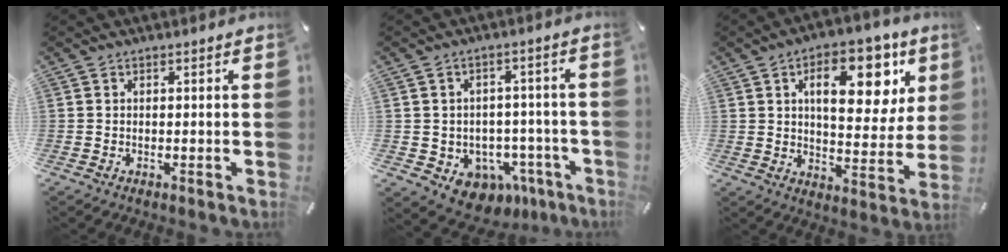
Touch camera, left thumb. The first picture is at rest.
{"total": 7.2, "force": [-2.7, 6.4, 2.1], "torque": [-0.018, 0.005, -0.038]}
{"total": 17.2, "force": [7.0, 9.3, 12.7], "torque": [-0.165, -0.021, 0.109]}